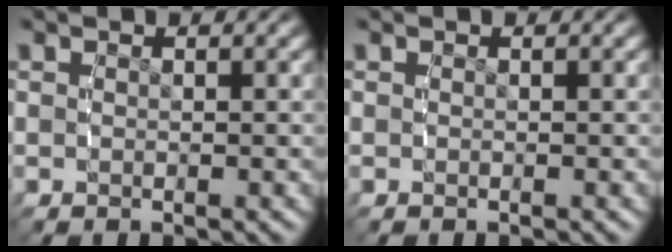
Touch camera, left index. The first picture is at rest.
{"total": 0.0}